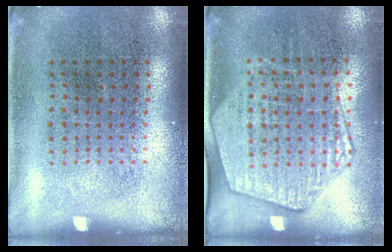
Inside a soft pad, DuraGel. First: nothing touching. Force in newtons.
{"total": 2.0, "press": 1.8, "slide": 0.9}